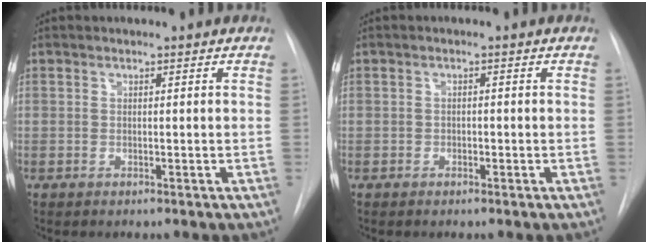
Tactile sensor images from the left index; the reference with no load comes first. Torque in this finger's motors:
{"motor_torque": [-0.06, 0.19, 0.00, 0.00]}